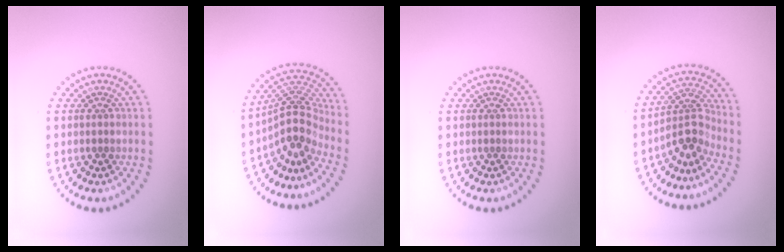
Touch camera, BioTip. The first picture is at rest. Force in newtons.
{"total": 4.6, "press": 3.3, "slide": 3.3}
{"total": 0.0}
{"total": 3.3, "press": 2.4, "slide": 2.3}